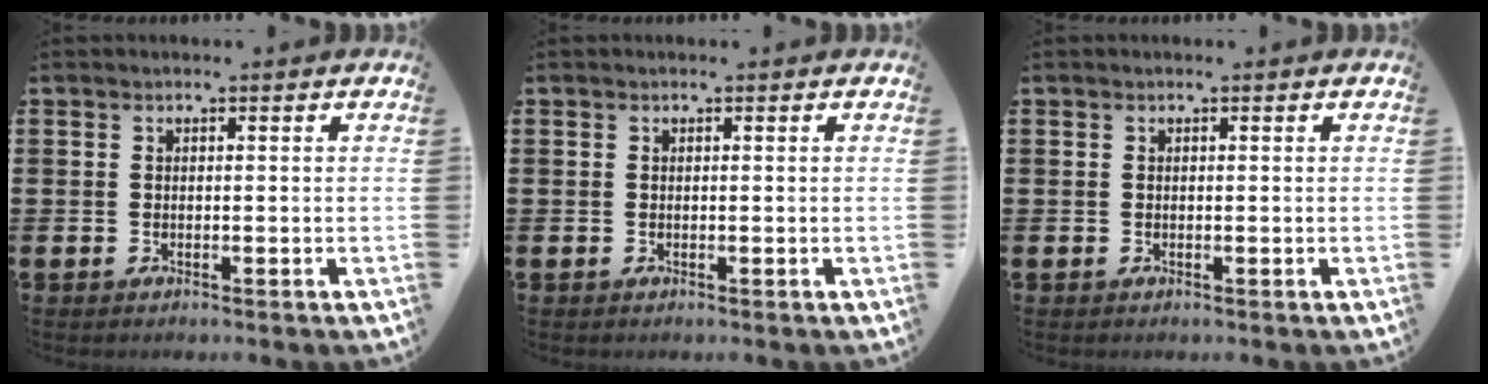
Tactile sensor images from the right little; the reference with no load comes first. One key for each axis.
{"total": 0.0}
{"total": 0.0}